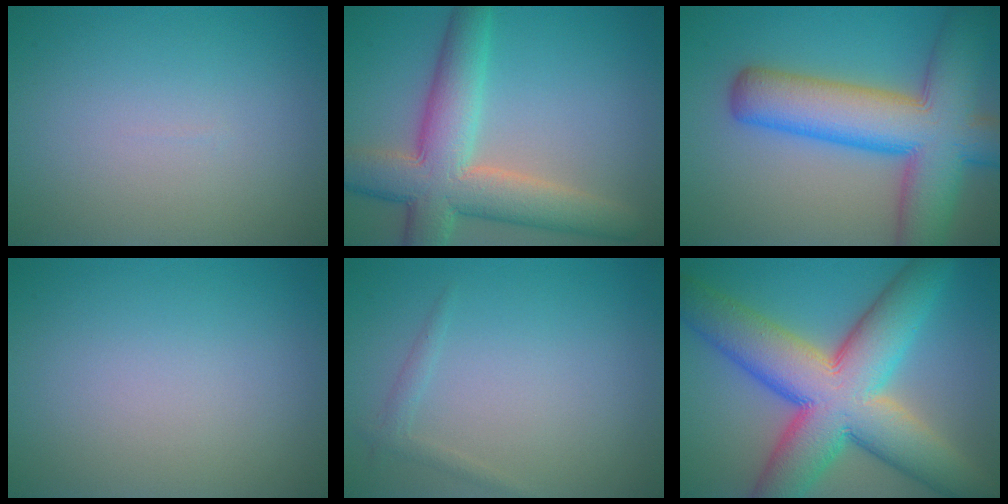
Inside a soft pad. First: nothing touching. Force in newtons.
{"total": 8.7, "press": 8.6, "slide": 0.5}
{"total": 11.8, "press": 11.8, "slide": 0.6}
{"total": 0.0}
{"total": 1.0, "press": 1.0, "slide": 0.1}
{"total": 13.9, "press": 13.9, "slide": 0.6}